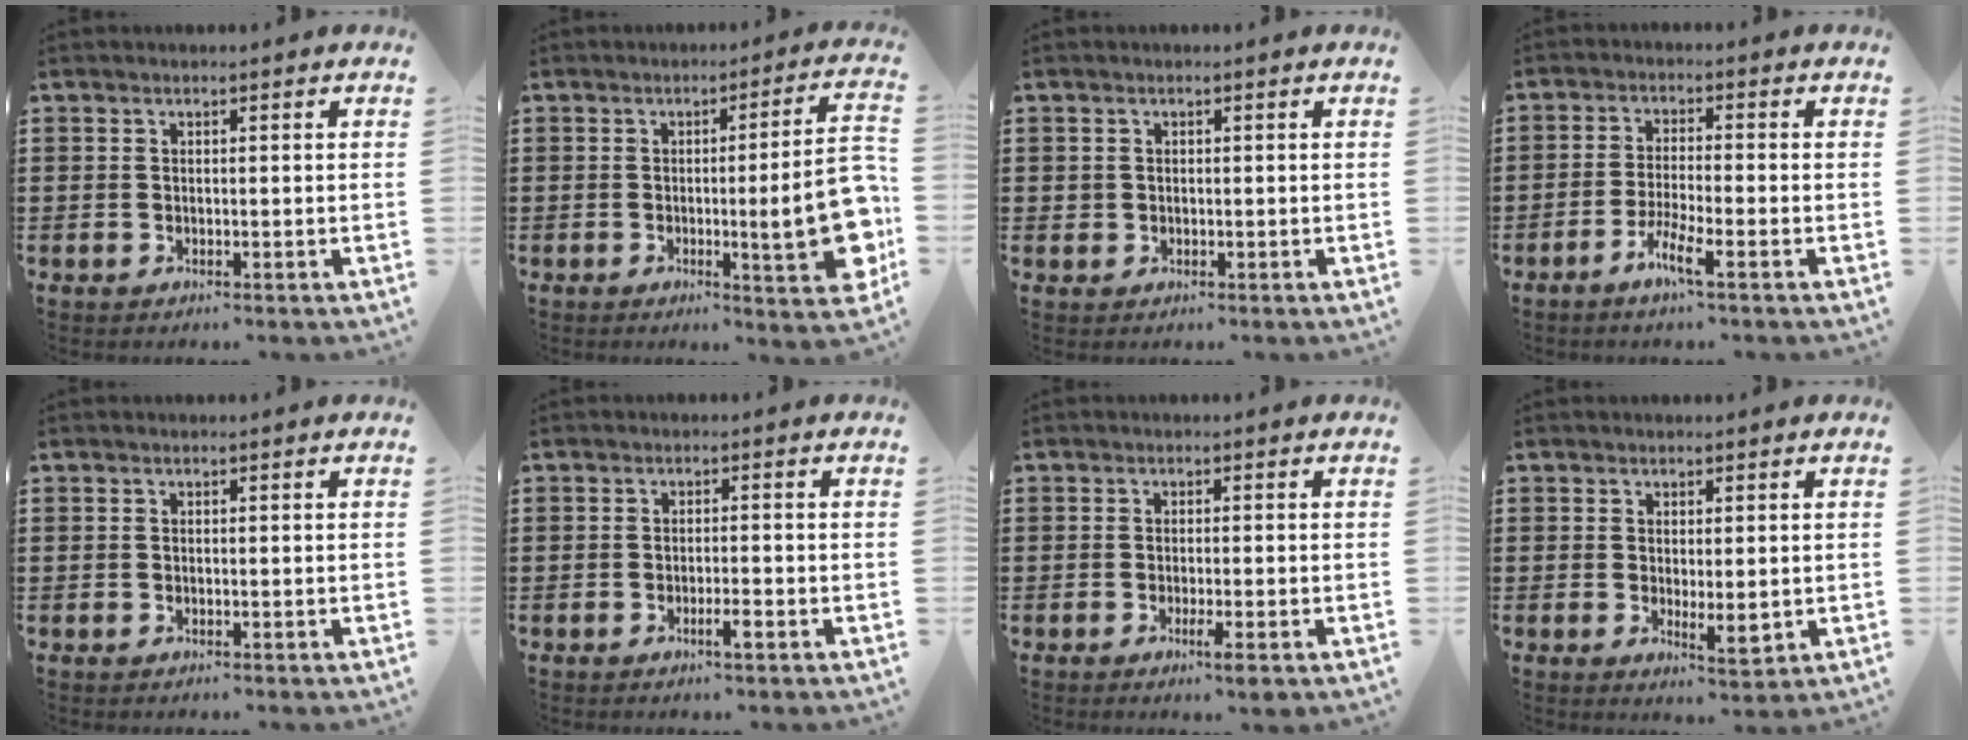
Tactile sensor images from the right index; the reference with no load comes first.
{"total": 13.1, "force": [-2.0, 2.4, 12.7], "torque": [-0.179, -0.017, -0.032]}
{"total": 0.7, "force": [0.0, 0.7, 0.1], "torque": [-0.003, 0.004, 0.000]}
{"total": 4.5, "force": [-2.9, 0.0, 3.4], "torque": [-0.078, -0.013, -0.057]}
{"total": 0.0}
{"total": 2.2, "force": [-1.2, 0.1, 1.9], "torque": [-0.032, -0.003, -0.020]}
{"total": 2.3, "force": [-1.2, 0.0, 1.9], "torque": [-0.038, -0.008, -0.023]}
{"total": 3.2, "force": [0.3, 1.1, 3.0], "torque": [-0.045, -0.004, 0.004]}